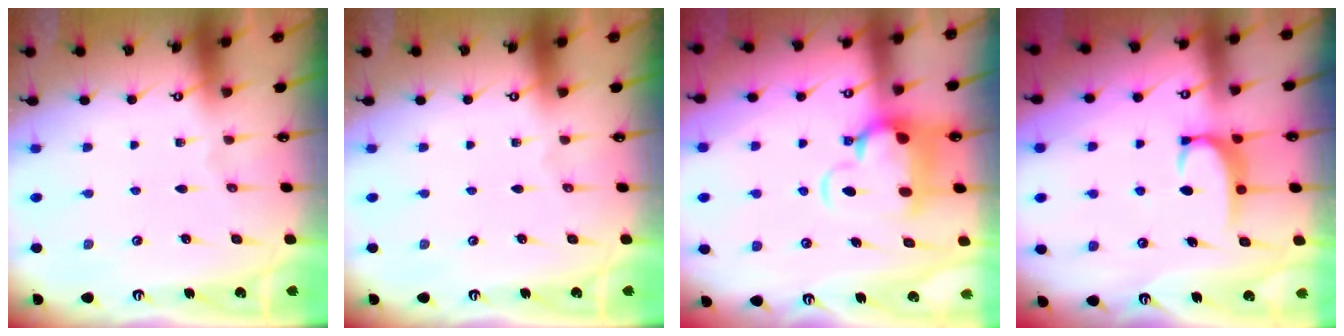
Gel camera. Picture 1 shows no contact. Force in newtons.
{"total": 0.0}
{"total": 4.2, "press": 3.8, "slide": 1.8}
{"total": 2.6, "press": 2.6, "slide": 0.4}